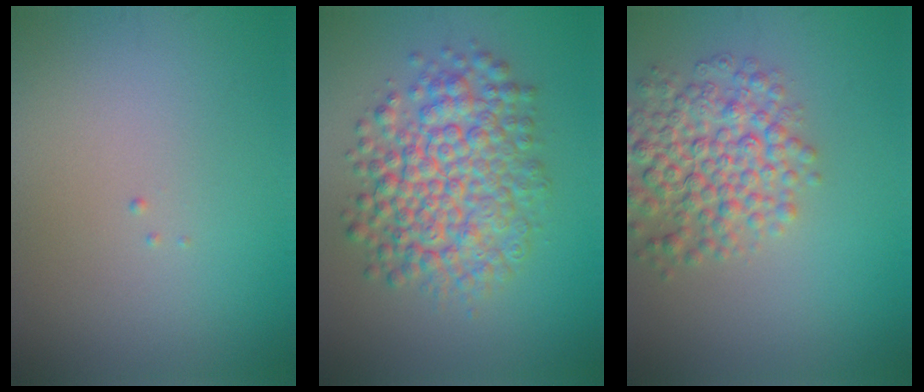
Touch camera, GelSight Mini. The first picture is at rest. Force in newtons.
{"total": 7.7, "press": 7.7, "slide": 0.1}
{"total": 6.0, "press": 6.0, "slide": 0.1}